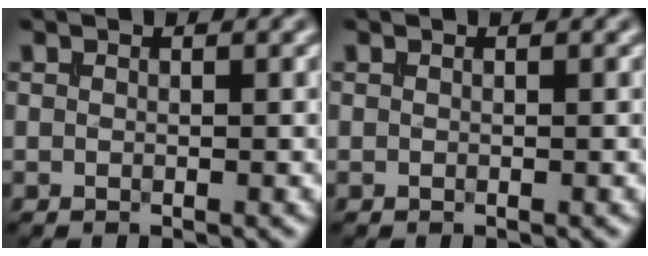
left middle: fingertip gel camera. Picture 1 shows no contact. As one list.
[{"total": 0.0}]